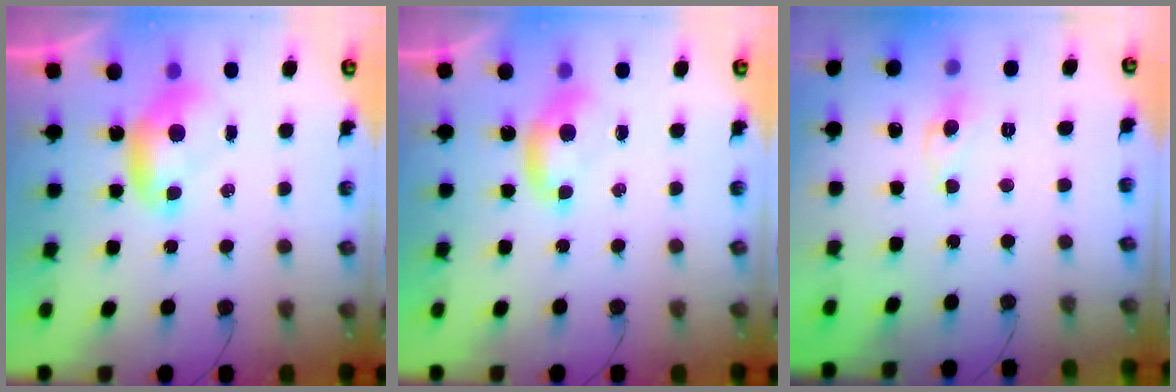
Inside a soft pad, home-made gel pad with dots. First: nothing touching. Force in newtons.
{"total": 0.9, "press": 0.7, "slide": 0.6}
{"total": 0.0}